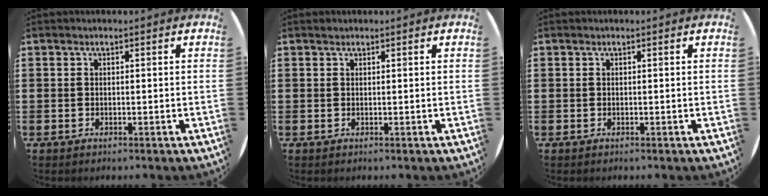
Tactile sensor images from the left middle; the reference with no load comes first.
{"total": 0.0}
{"total": 0.0}